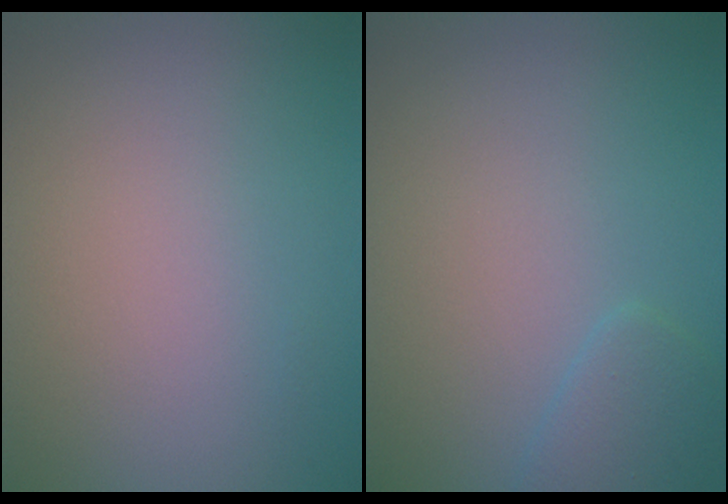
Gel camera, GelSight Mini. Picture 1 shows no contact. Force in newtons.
{"total": 1.6, "press": 1.6, "slide": 0.1}